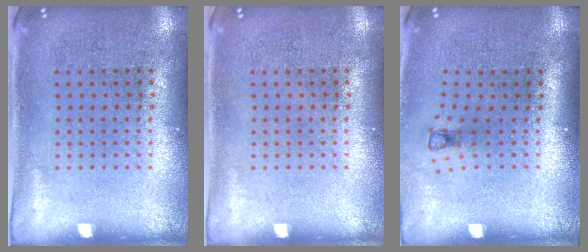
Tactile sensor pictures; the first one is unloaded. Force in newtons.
{"total": 0.0}
{"total": 0.8, "press": 0.4, "slide": 0.7}